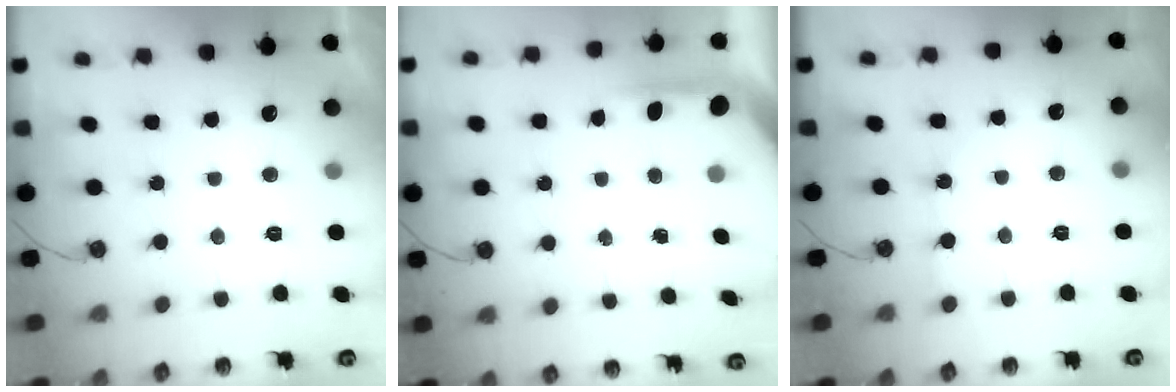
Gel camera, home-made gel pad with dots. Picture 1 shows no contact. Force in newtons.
{"total": 6.1, "press": 6.1, "slide": 0.4}
{"total": 2.1, "press": 2.0, "slide": 0.3}